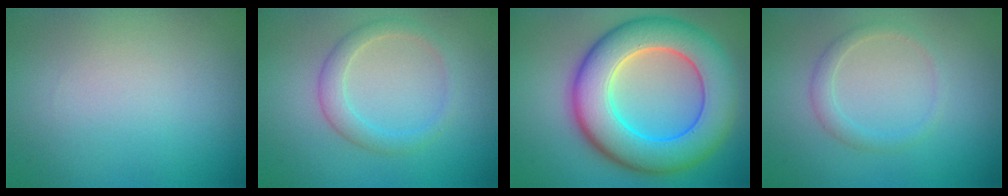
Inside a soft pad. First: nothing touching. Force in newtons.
{"total": 2.2, "press": 2.2, "slide": 0.1}
{"total": 10.1, "press": 10.1, "slide": 0.7}
{"total": 1.5, "press": 1.5, "slide": 0.2}